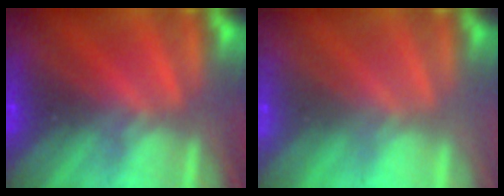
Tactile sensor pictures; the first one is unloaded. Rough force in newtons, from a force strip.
{"total": 2.9}